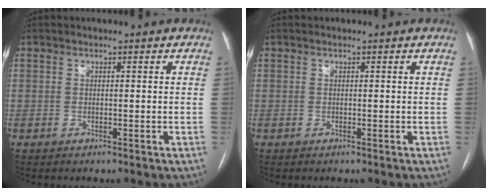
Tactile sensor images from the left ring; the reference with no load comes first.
{"total": 0.0}